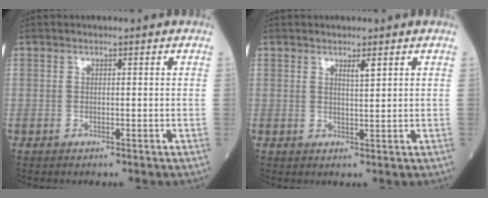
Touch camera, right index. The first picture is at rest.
{"total": 1.8, "force": [1.1, 0.1, 1.3], "torque": [-0.025, -0.003, 0.021]}